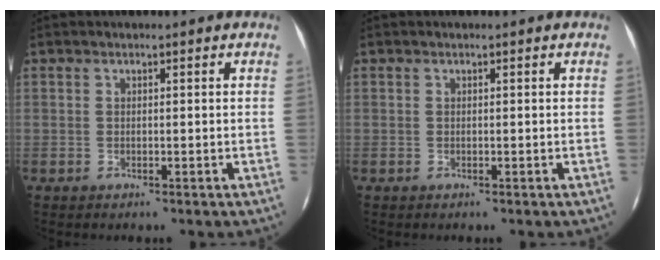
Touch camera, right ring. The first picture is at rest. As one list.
[{"total": 0.0}]